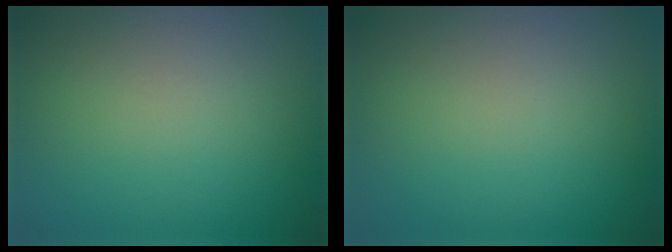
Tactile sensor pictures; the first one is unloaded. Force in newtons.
{"total": 0.0}